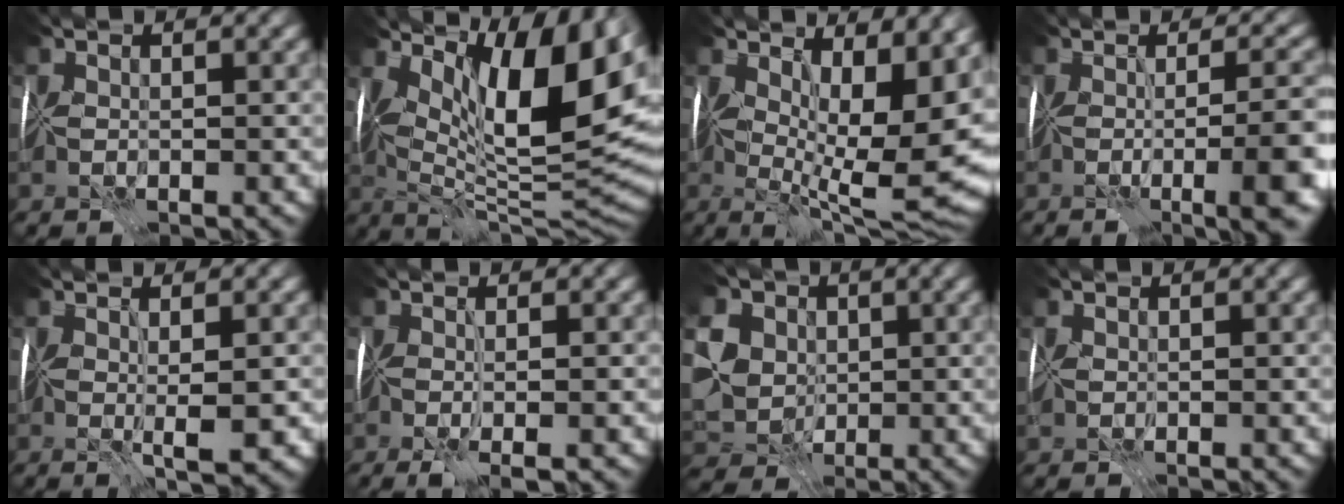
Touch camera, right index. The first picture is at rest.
{"total": 15.9, "force": [5.7, 6.0, 13.5], "torque": [-0.198, 0.004, 0.097]}
{"total": 14.4, "force": [2.5, 5.8, 12.9], "torque": [-0.180, -0.018, 0.065]}
{"total": 9.1, "force": [-2.0, 2.7, 8.5], "torque": [-0.083, -0.007, -0.023]}
{"total": 3.2, "force": [0.1, 0.5, 3.1], "torque": [-0.049, -0.003, 0.003]}
{"total": 3.7, "force": [-1.0, 1.0, 3.4], "torque": [-0.049, -0.016, -0.012]}
{"total": 11.4, "force": [2.6, 9.5, 5.8], "torque": [-0.127, 0.016, 0.021]}
{"total": 0.8, "force": [0.3, 0.7, 0.4], "torque": [-0.009, 0.005, 0.006]}